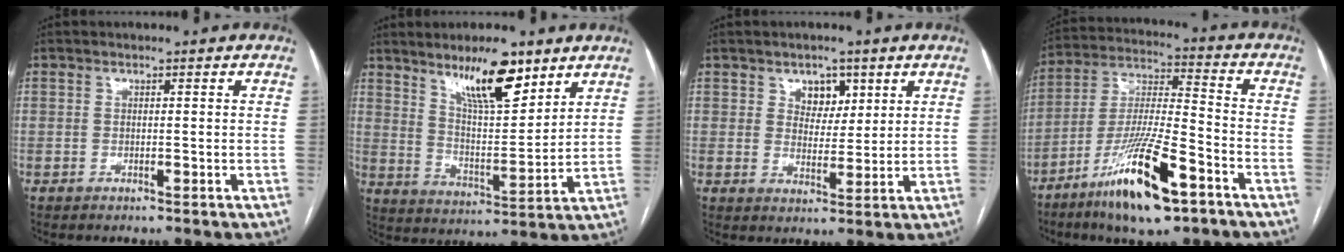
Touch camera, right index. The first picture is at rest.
{"total": 11.6, "force": [8.0, 2.7, 8.0], "torque": [-0.137, -0.003, 0.144]}
{"total": 4.6, "force": [2.4, 3.2, 2.3], "torque": [-0.028, 0.004, 0.044]}
{"total": 16.0, "force": [-9.1, 2.5, 13.0], "torque": [-0.254, -0.024, -0.161]}